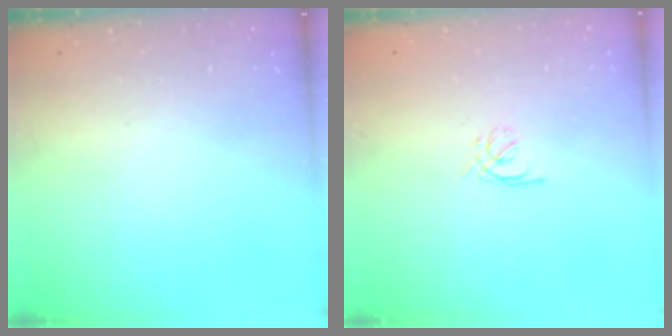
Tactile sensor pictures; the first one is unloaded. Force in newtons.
{"total": 1.2, "press": 1.0, "slide": 0.5}